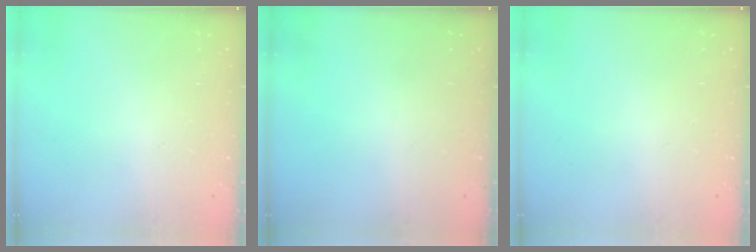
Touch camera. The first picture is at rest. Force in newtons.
{"total": 0.0}
{"total": 0.0}